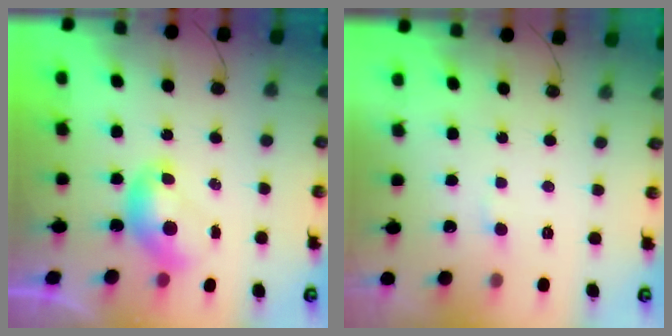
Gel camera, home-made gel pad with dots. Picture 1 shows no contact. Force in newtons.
{"total": 2.4, "press": 2.3, "slide": 0.4}